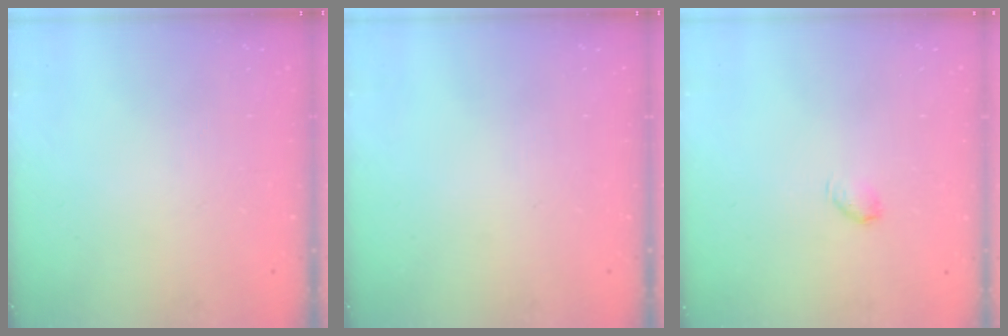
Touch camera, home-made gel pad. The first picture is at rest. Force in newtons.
{"total": 0.0}
{"total": 3.1, "press": 3.0, "slide": 0.6}